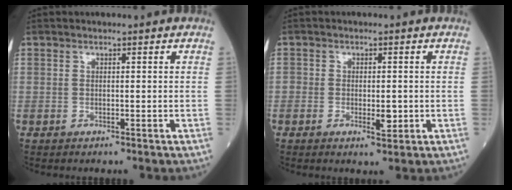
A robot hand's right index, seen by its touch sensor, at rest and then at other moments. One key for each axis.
{"total": 3.1, "fx": -0.8, "fy": 1.4, "fz": 2.6, "tx": -0.040, "ty": 0.000, "tz": -0.012}